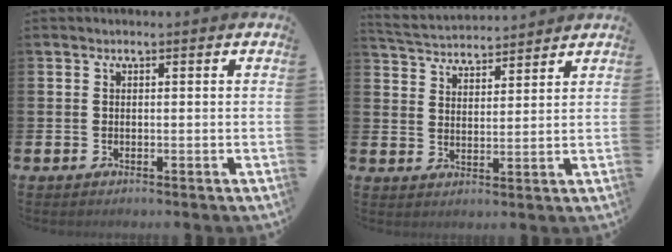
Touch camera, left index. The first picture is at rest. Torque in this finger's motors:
{"motor_torque": [0.81, -1.22, 0.04, 0.12]}